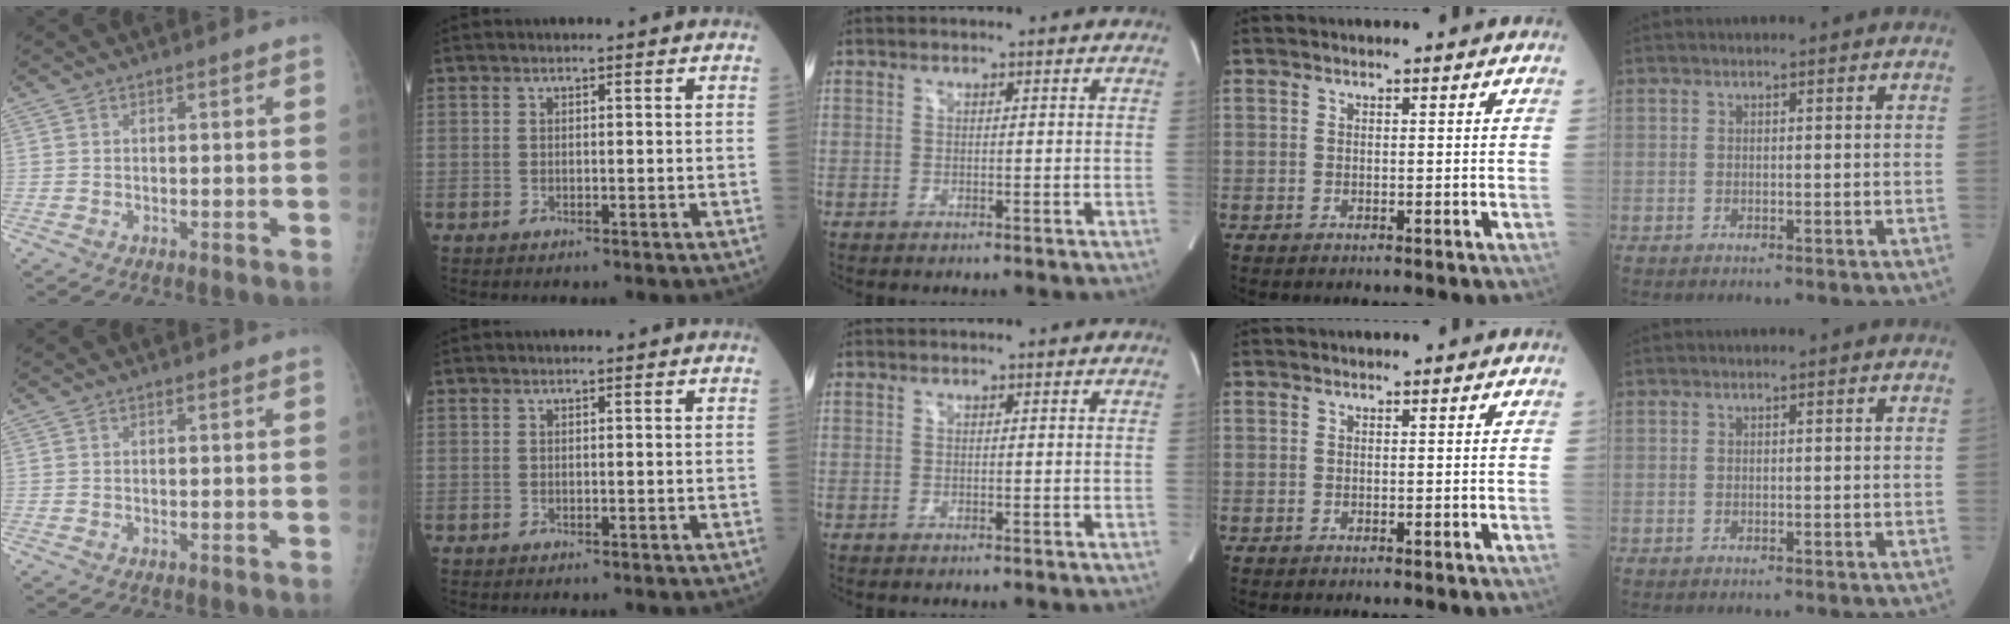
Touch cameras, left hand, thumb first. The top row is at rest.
{}